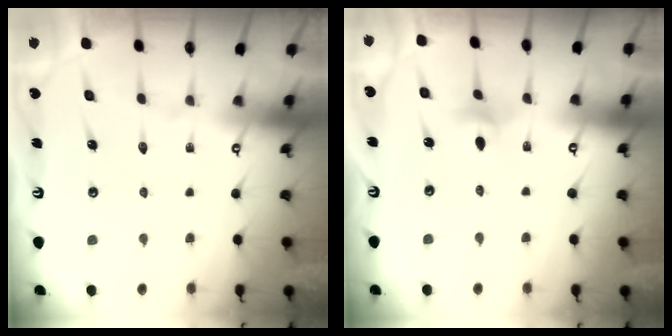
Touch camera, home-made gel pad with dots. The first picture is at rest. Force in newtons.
{"total": 2.8, "press": 2.7, "slide": 0.4}